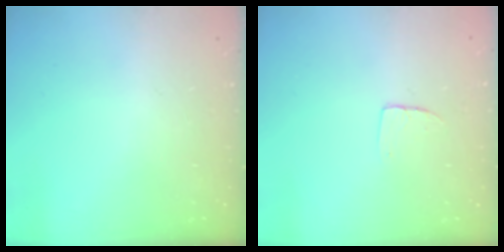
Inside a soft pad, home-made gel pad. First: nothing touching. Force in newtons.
{"total": 3.8, "press": 3.8, "slide": 0.2}